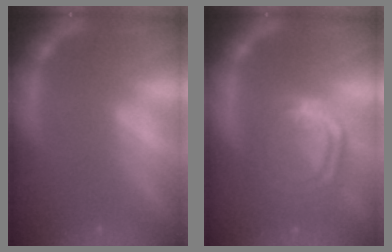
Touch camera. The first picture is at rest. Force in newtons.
{"total": 10.0}